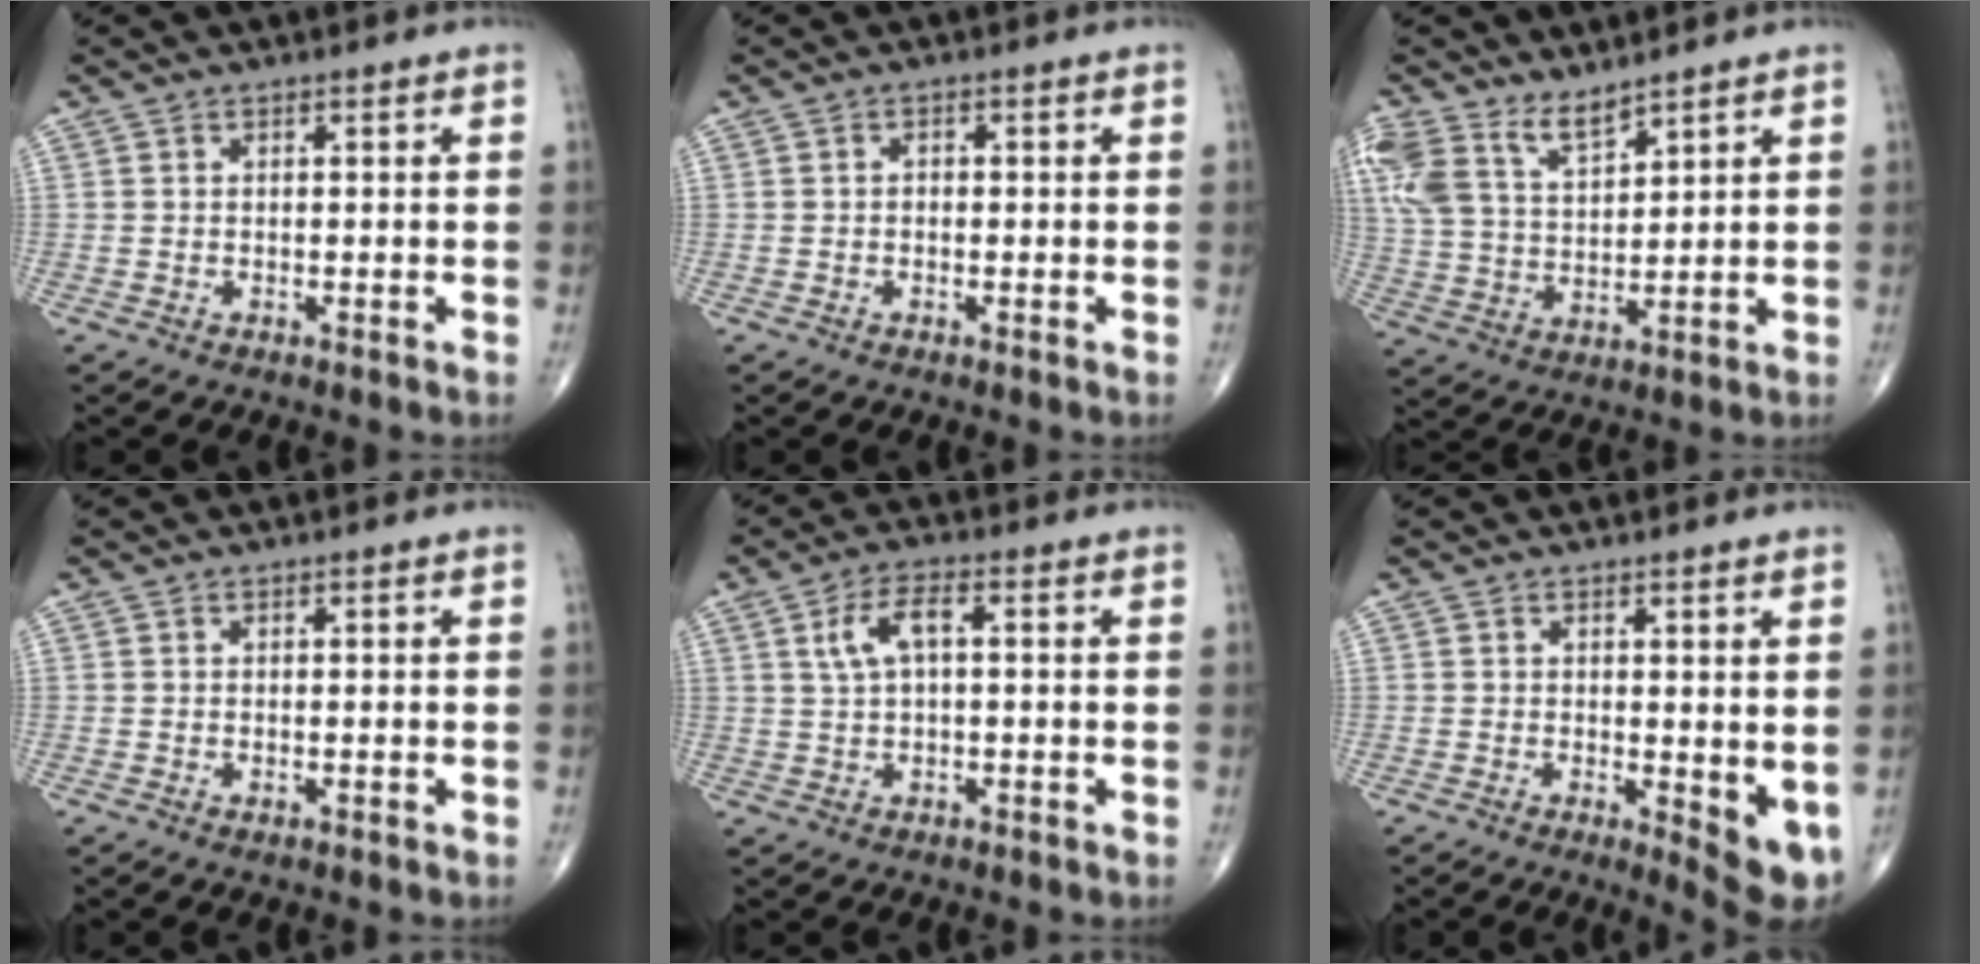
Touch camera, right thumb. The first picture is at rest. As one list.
[{"total": 1.0, "force": [-0.1, 0.8, 0.7], "torque": [-0.009, 0.005, -0.003]}, {"total": 10.6, "force": [7.5, 4.8, 5.7], "torque": [-0.110, -0.029, 0.164]}, {"total": 0.6, "force": [-0.2, 0.3, 0.5], "torque": [-0.010, -0.003, -0.002]}, {"total": 5.8, "force": [1.3, 2.6, 5.0], "torque": [-0.102, 0.015, 0.023]}, {"total": 6.1, "force": [-0.1, 2.2, 5.7], "torque": [-0.071, -0.016, 0.002]}]